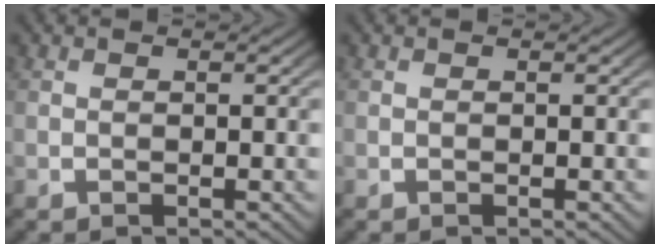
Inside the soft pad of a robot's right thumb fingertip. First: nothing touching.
{"total": 0.0}